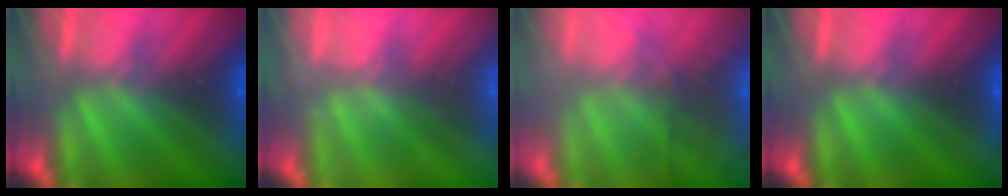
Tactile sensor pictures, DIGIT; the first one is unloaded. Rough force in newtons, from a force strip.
{"total": 2.2}
{"total": 7.5}
{"total": 0.0}